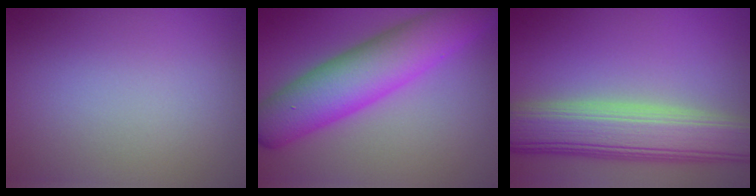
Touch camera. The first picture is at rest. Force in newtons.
{"total": 8.3, "press": 8.3, "slide": 0.1}
{"total": 8.6, "press": 8.6, "slide": 0.6}